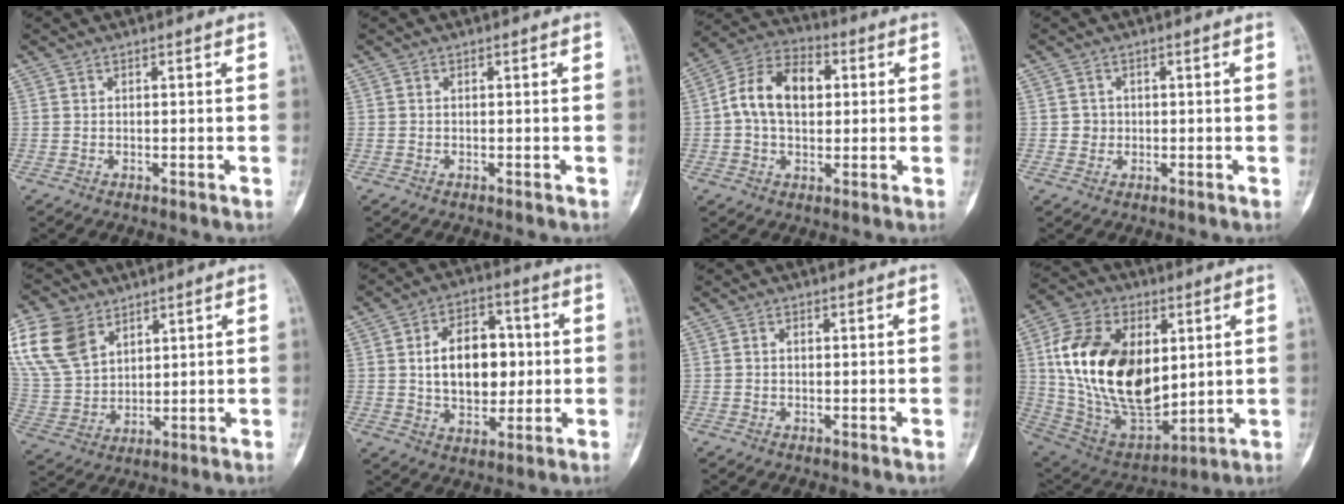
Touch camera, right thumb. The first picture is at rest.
{"total": 0.0}
{"total": 12.8, "force": [1.5, 8.4, 9.5], "torque": [-0.154, 0.026, 0.017]}
{"total": 1.9, "force": [-0.1, 1.9, 0.4], "torque": [0.005, 0.006, -0.003]}
{"total": 15.2, "force": [7.7, 10.3, 8.1], "torque": [-0.162, -0.014, 0.163]}
{"total": 14.3, "force": [1.2, 9.3, 10.7], "torque": [-0.131, 0.014, 0.024]}
{"total": 0.7, "force": [0.0, 0.5, 0.5], "torque": [-0.010, 0.002, -0.002]}
{"total": 26.6, "force": [4.2, 16.0, 20.8], "torque": [-0.364, -0.023, 0.088]}